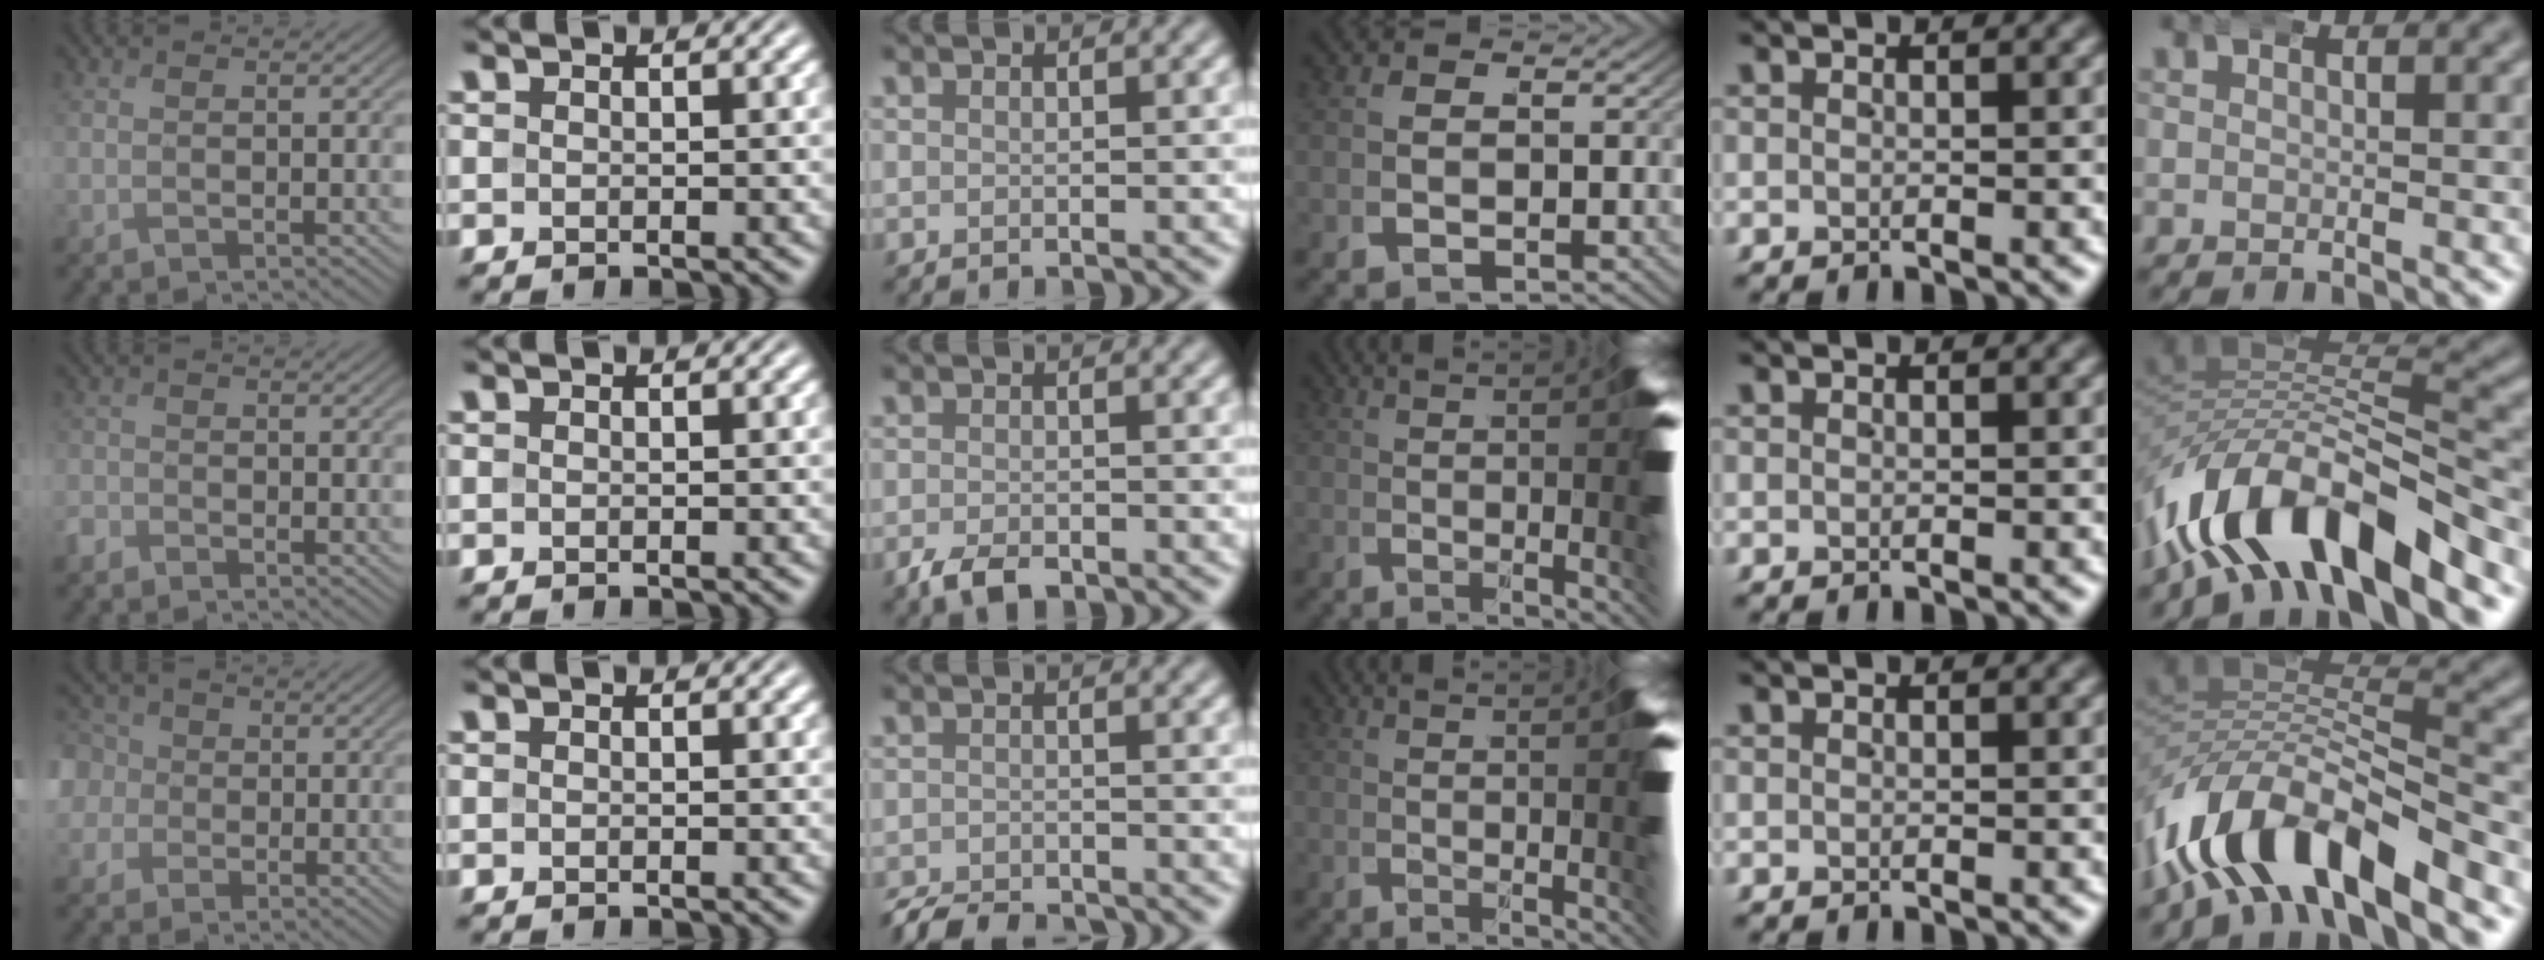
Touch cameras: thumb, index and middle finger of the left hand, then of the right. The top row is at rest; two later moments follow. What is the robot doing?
{"motion": "wrap", "object": "arm wrap"}